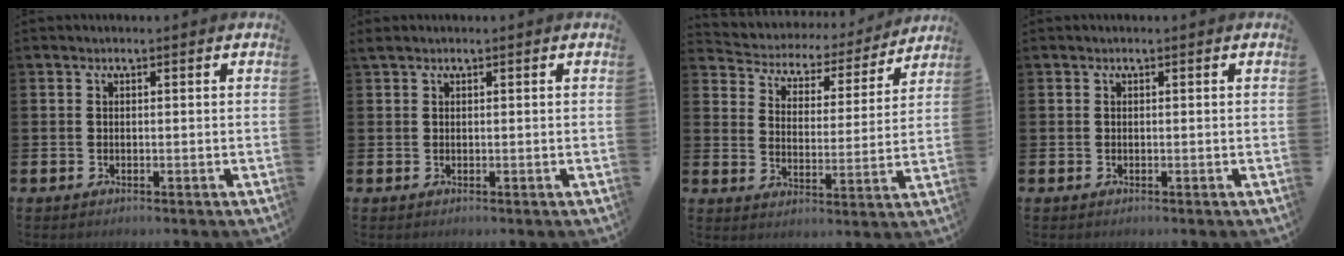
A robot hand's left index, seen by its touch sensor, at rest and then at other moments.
{"total": 0.6, "force": [0.5, 0.1, 0.3], "torque": [-0.002, 0.001, 0.008]}
{"total": 4.4, "force": [3.9, 1.9, 0.2], "torque": [-0.035, -0.035, 0.059]}
{"total": 0.0}